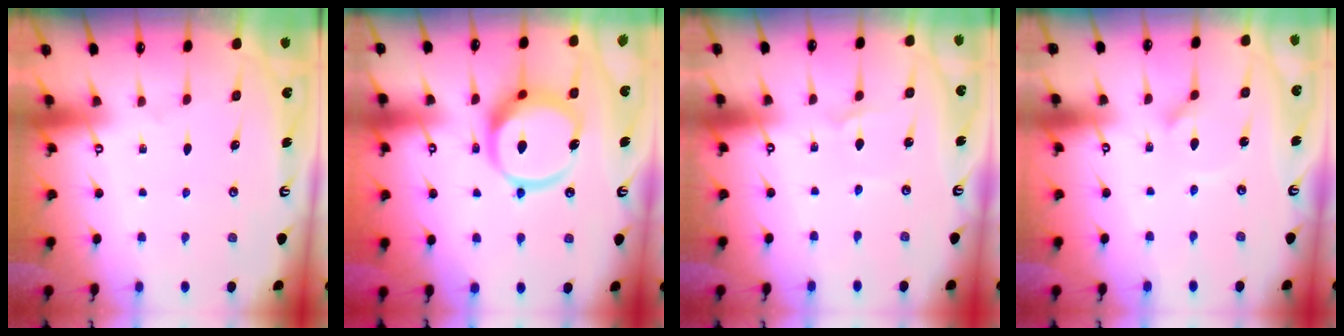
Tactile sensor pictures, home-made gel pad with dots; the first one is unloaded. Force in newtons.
{"total": 14.2, "press": 14.0, "slide": 2.3}
{"total": 1.1, "press": 1.1, "slide": 0.1}
{"total": 2.9, "press": 2.9, "slide": 0.2}